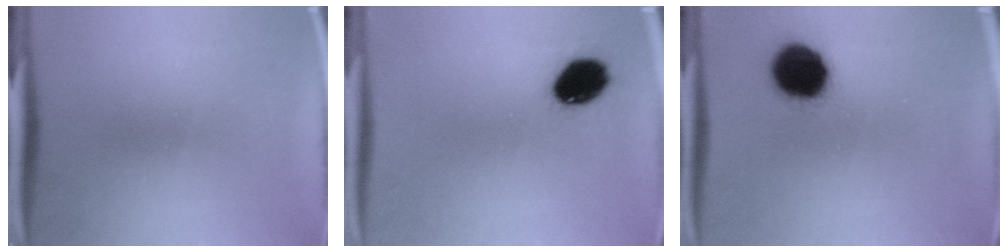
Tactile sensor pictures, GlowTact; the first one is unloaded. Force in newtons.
{"total": 9.5}
{"total": 13.1}